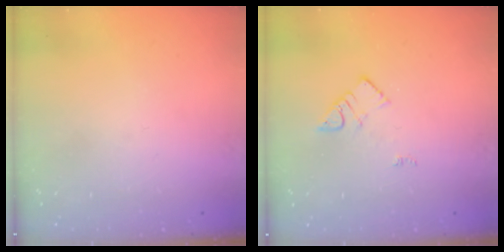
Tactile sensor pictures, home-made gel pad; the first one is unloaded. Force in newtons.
{"total": 3.2, "press": 3.2, "slide": 0.2}